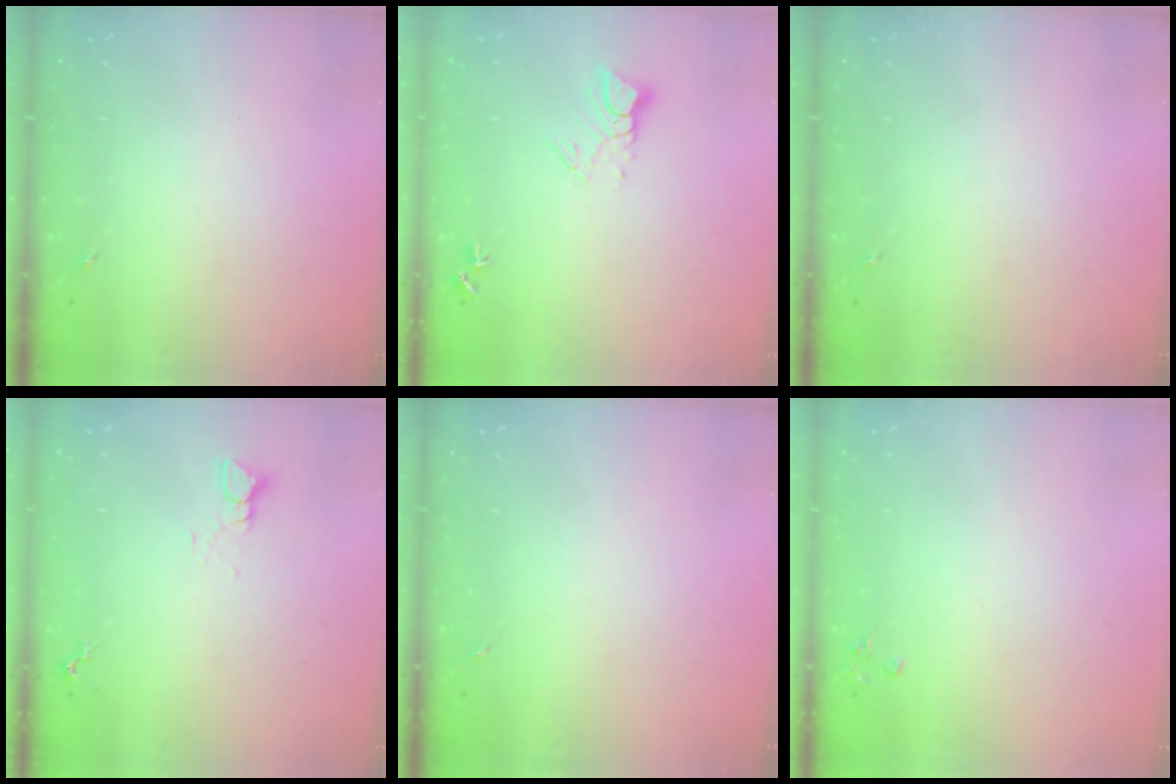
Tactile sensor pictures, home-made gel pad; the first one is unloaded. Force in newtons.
{"total": 5.9, "press": 5.9, "slide": 0.5}
{"total": 0.0}
{"total": 3.0, "press": 3.0, "slide": 0.2}
{"total": 0.0}
{"total": 3.3, "press": 3.3, "slide": 0.3}